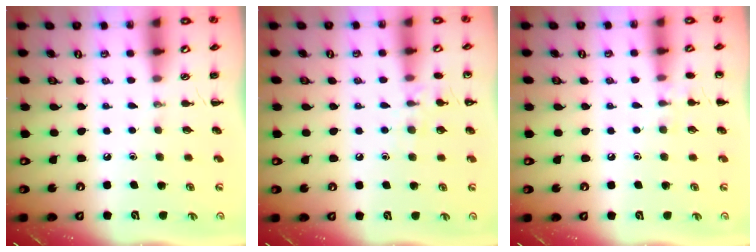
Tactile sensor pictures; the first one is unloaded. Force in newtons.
{"total": 8.3, "press": 8.0, "slide": 1.9}
{"total": 6.3, "press": 6.0, "slide": 2.1}